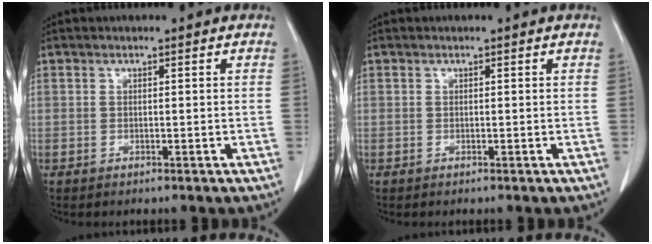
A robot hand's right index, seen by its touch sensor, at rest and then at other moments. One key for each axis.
{"total": 0.0}